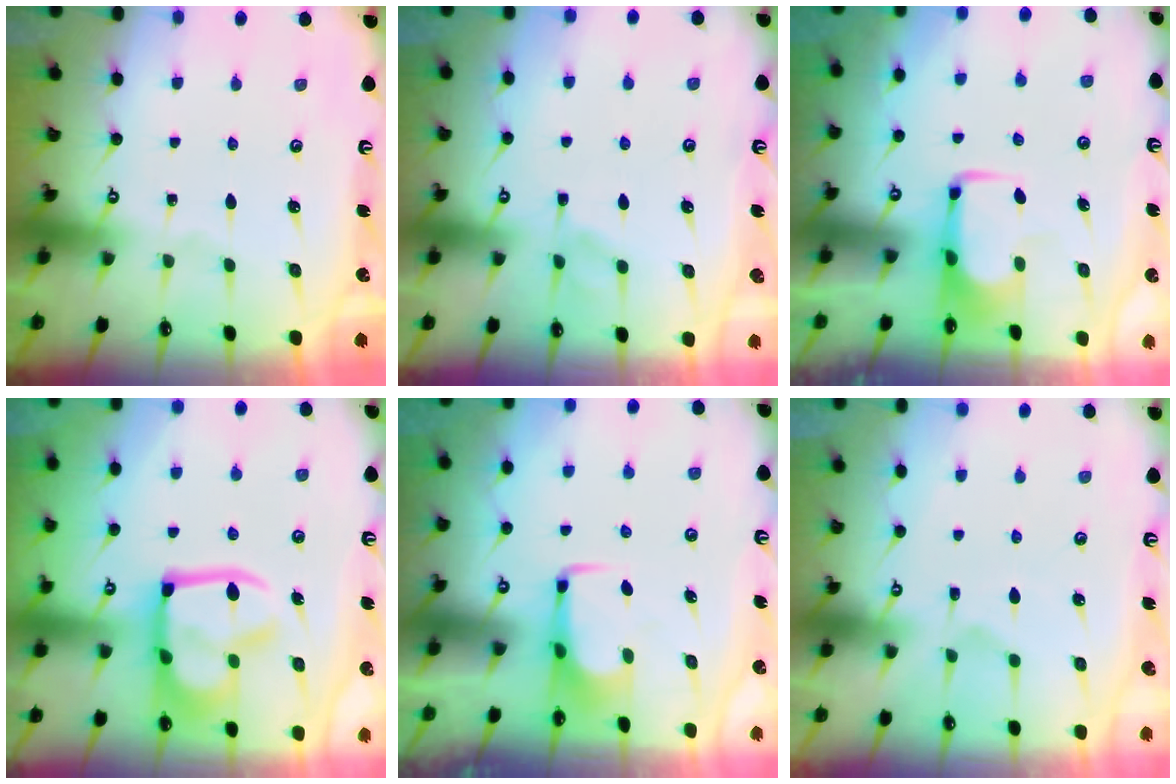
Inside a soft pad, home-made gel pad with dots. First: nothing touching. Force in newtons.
{"total": 3.7, "press": 3.7, "slide": 0.6}
{"total": 2.0, "press": 2.0, "slide": 0.4}
{"total": 12.7, "press": 12.6, "slide": 1.6}
{"total": 1.6, "press": 1.5, "slide": 0.4}
{"total": 3.1, "press": 2.8, "slide": 1.4}